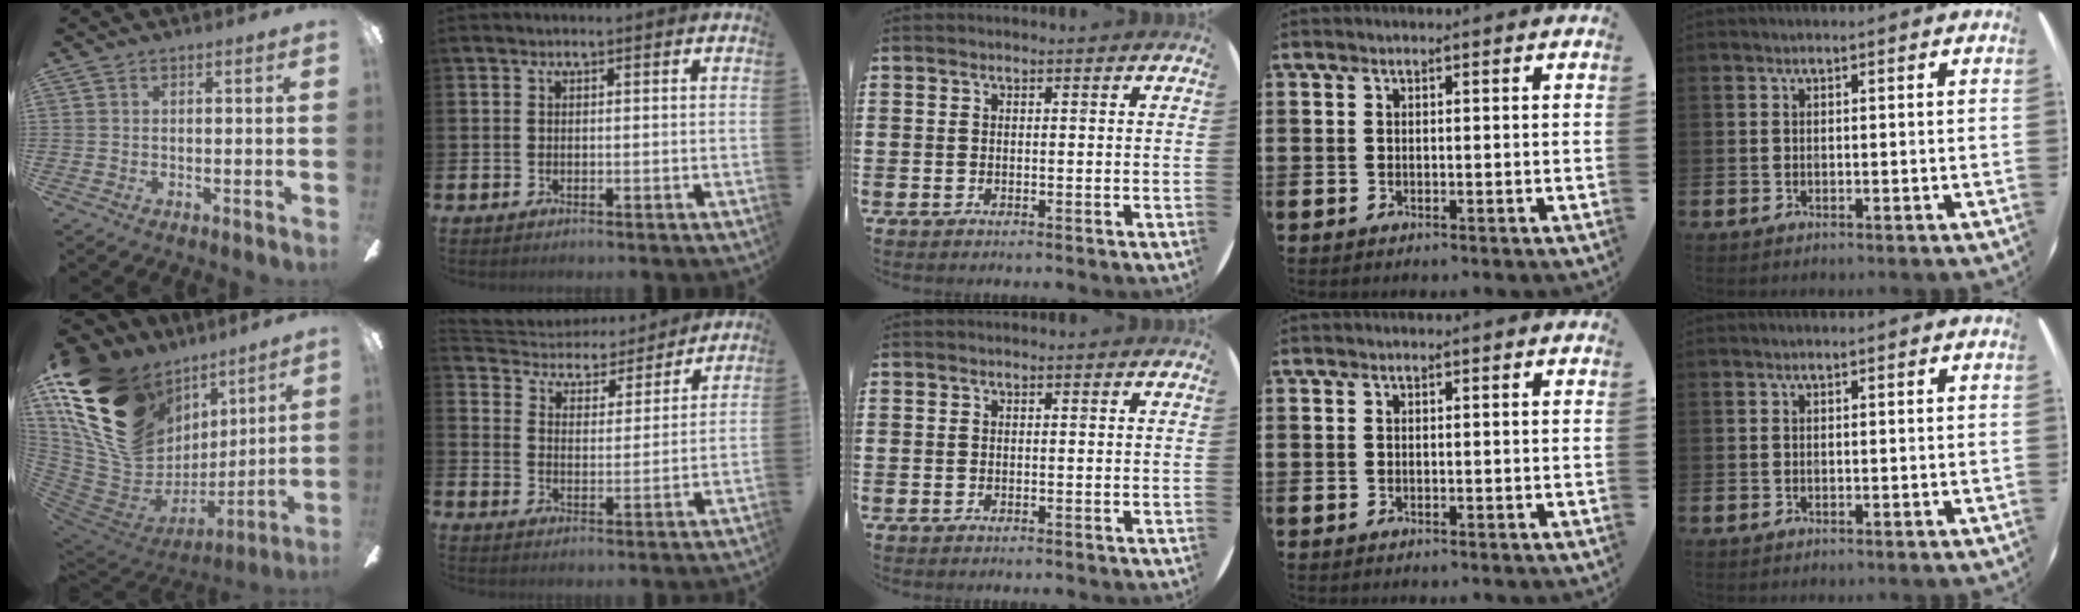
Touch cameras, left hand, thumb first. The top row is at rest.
{"thumb": {"total": 22.8, "force": [10.5, 16.2, 12.1], "torque": [-0.258, -0.056, 0.220]}, "index": {"total": 4.8, "force": [4.5, 1.6, 0.1], "torque": [-0.036, -0.040, 0.074]}}